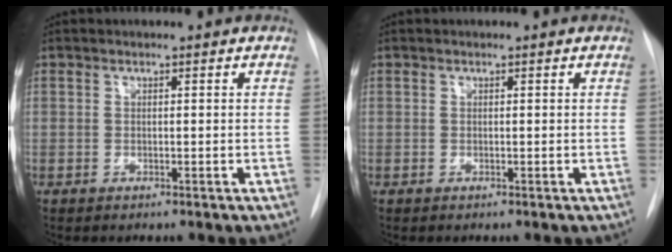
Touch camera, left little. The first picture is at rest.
{"total": 0.0}